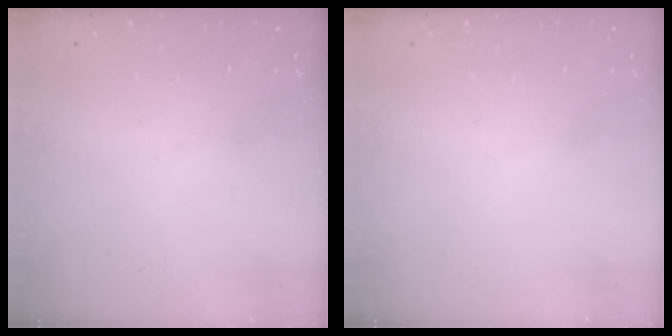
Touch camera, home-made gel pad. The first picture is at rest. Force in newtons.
{"total": 0.0}